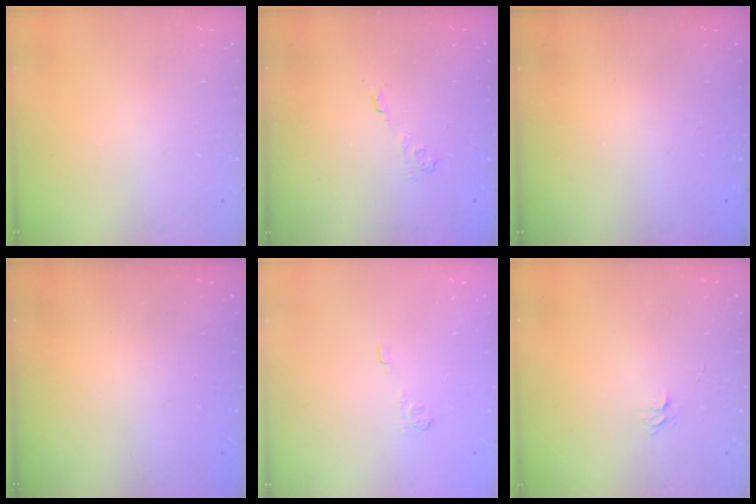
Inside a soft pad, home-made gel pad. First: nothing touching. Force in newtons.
{"total": 2.5, "press": 2.1, "slide": 1.4}
{"total": 2.4, "press": 2.2, "slide": 0.8}
{"total": 2.4, "press": 2.3, "slide": 0.8}
{"total": 5.4, "press": 5.2, "slide": 1.4}
{"total": 3.9, "press": 3.9, "slide": 0.4}